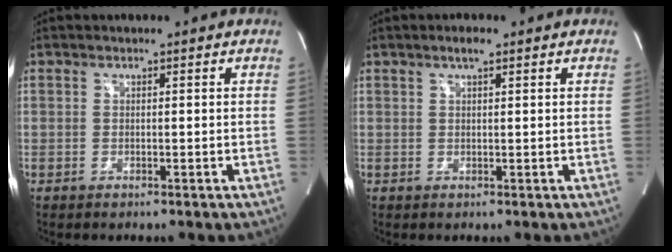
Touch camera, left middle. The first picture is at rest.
{"total": 1.8, "force": [1.2, 0.3, 1.3], "torque": [-0.029, 0.003, 0.021]}